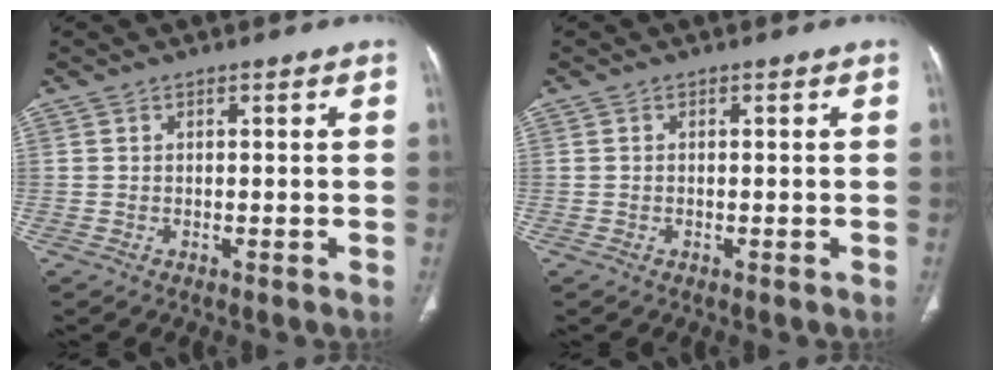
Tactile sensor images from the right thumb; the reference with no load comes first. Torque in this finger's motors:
{"motor_torque": [-0.46, 0.40, -0.51, 0.39, 0.05]}